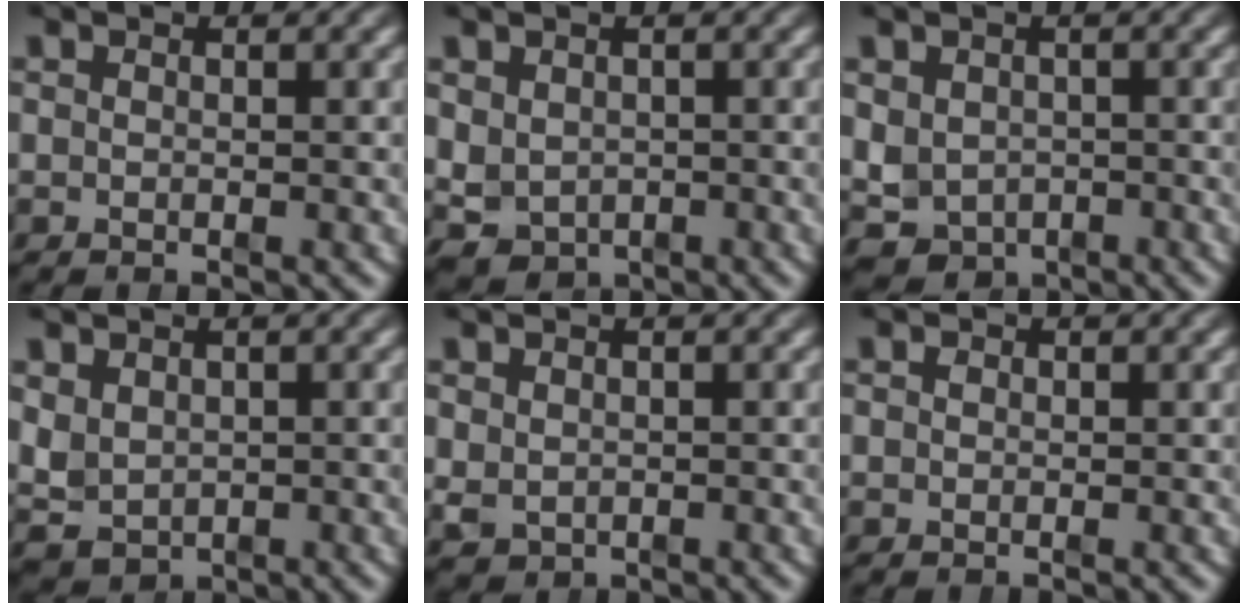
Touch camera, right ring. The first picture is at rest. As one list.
[{"total": 5.8, "force": [-1.2, 5.0, 2.6], "torque": [-0.072, -0.043, 0.002]}, {"total": 7.6, "force": [-2.4, 6.5, 3.0], "torque": [-0.072, -0.047, -0.023]}, {"total": 4.4, "force": [-0.2, 3.9, 2.0], "torque": [-0.064, -0.033, 0.015]}, {"total": 1.8, "force": [-0.2, 1.5, 0.9], "torque": [-0.028, -0.024, 0.015]}, {"total": 0.0}]